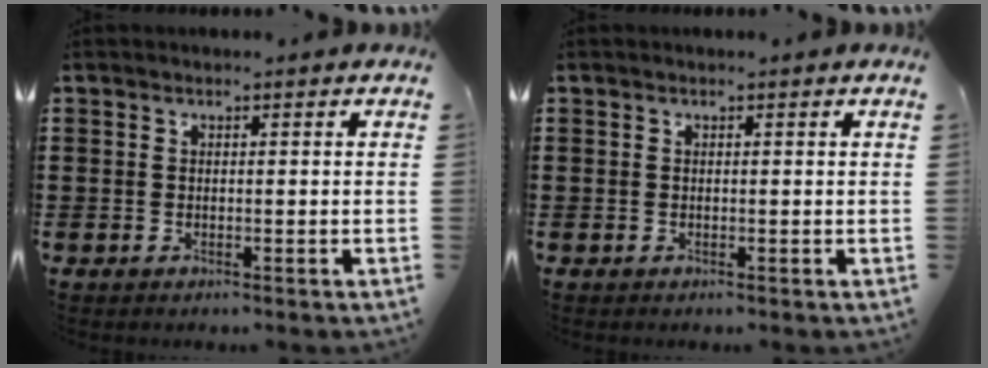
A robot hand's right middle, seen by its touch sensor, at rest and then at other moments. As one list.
[{"total": 0.0}]